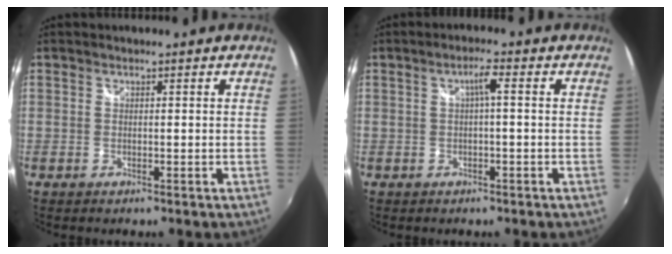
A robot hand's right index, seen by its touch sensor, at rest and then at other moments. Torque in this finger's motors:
{"motor_torque": [0.52, 0.04, 0.18, 0.02]}